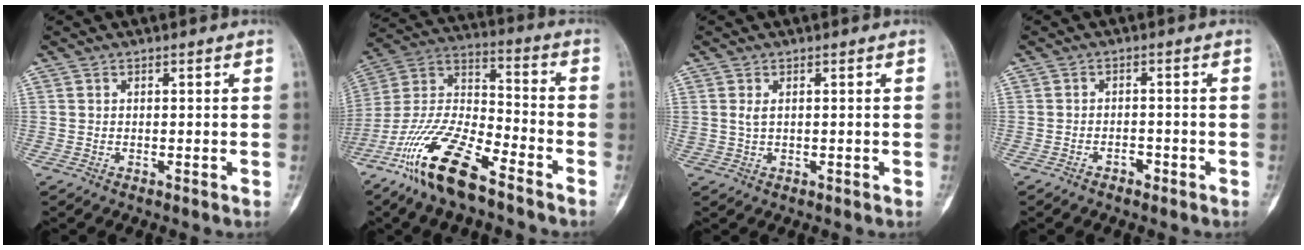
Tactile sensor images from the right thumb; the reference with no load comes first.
{"total": 18.2, "force": [-12.0, 5.5, 12.6], "torque": [-0.257, 0.061, -0.230]}
{"total": 1.3, "force": [0.5, 0.6, 1.1], "torque": [-0.024, 0.003, 0.015]}
{"total": 1.9, "force": [-1.3, 1.1, 0.9], "torque": [-0.011, 0.011, -0.022]}